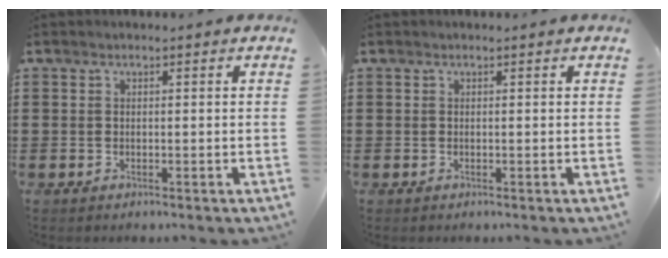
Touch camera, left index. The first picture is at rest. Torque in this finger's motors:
{"motor_torque": [-0.01, 0.01, 0.00, 0.00]}